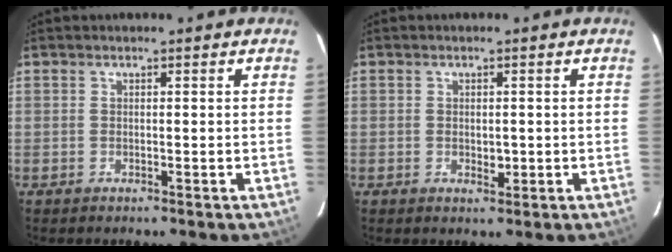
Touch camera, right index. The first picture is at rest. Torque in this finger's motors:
{"motor_torque": [0.26, 0.20, 0.00, 0.00]}